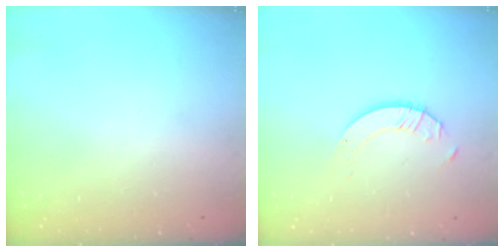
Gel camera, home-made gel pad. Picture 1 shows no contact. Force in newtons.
{"total": 2.1, "press": 2.1, "slide": 0.2}